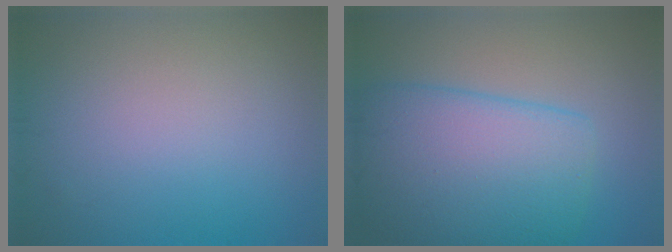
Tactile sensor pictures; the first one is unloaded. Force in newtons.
{"total": 8.9, "press": 8.9, "slide": 0.2}